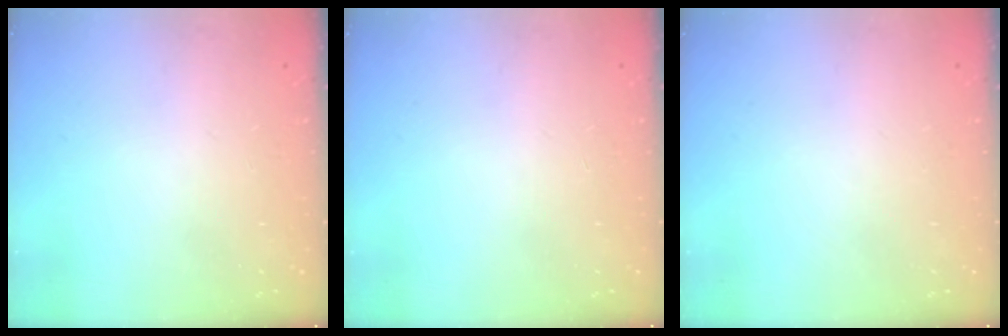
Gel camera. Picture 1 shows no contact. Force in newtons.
{"total": 0.0}
{"total": 0.0}